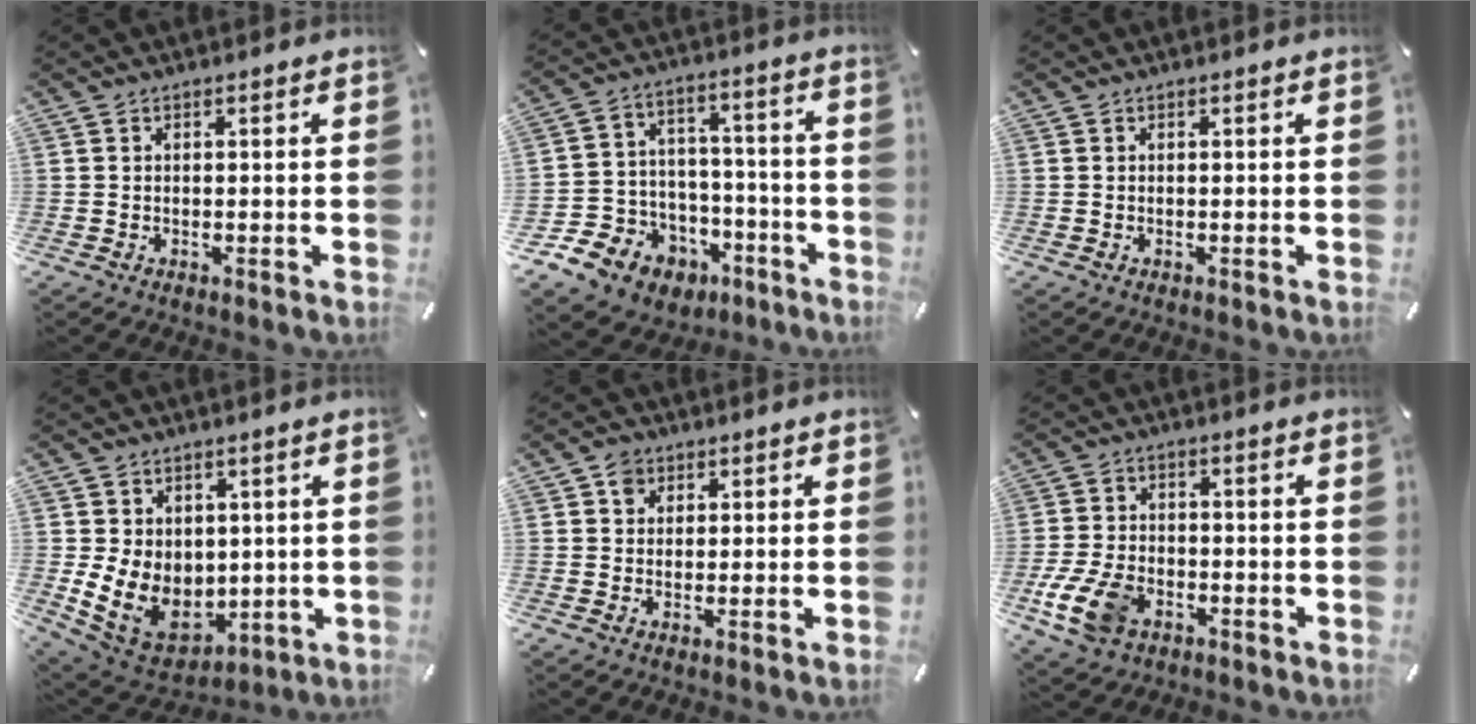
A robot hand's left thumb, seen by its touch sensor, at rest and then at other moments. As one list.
[{"total": 10.3, "force": [-4.5, 9.2, 1.5], "torque": [-0.034, 0.021, -0.065]}, {"total": 0.0}, {"total": 11.5, "force": [-0.1, 10.0, 5.8], "torque": [-0.117, -0.015, 0.010]}, {"total": 3.2, "force": [1.0, 2.9, 1.0], "torque": [-0.007, -0.001, 0.014]}, {"total": 10.3, "force": [-4.5, 6.8, 6.3], "torque": [-0.142, 0.014, -0.080]}]